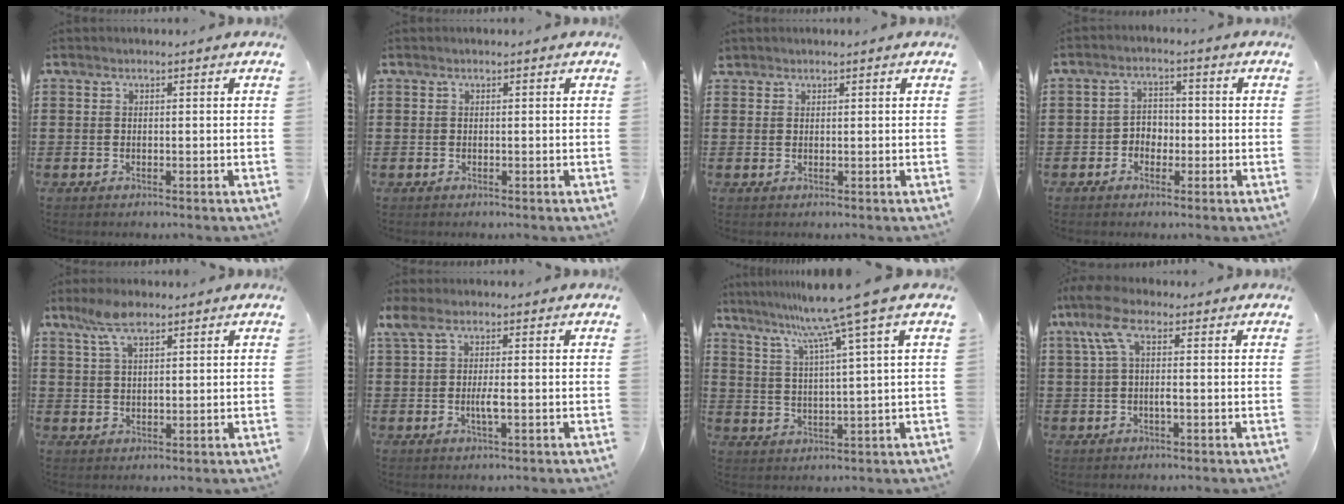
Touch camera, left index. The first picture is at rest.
{"total": 0.0}
{"total": 0.7, "force": [0.6, 0.3, 0.0], "torque": [-0.002, 0.003, 0.012]}
{"total": 2.9, "force": [-1.4, 2.3, 1.3], "torque": [-0.030, 0.009, -0.031]}
{"total": 5.7, "force": [3.6, 2.5, 3.7], "torque": [-0.083, 0.008, 0.066]}
{"total": 3.5, "force": [-0.2, 0.7, 3.4], "torque": [-0.076, -0.002, -0.010]}
{"total": 9.5, "force": [6.7, -2.2, 6.4], "torque": [-0.145, -0.032, 0.105]}
{"total": 5.5, "force": [0.5, 2.0, 5.1], "torque": [-0.119, 0.003, 0.000]}